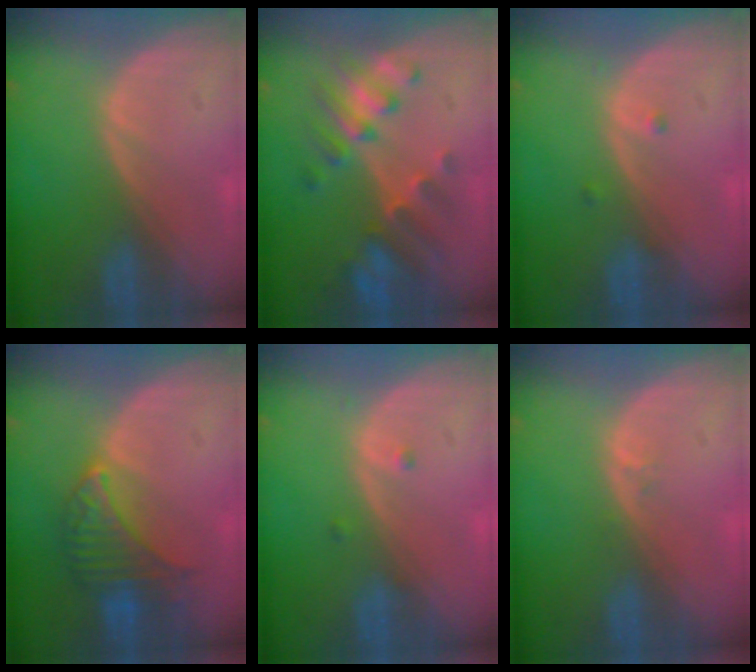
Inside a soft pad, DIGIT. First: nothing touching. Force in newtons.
{"total": 7.4, "press": 7.2, "slide": 1.9}
{"total": 0.8, "press": 0.8, "slide": 0.2}
{"total": 6.5, "press": 6.4, "slide": 0.6}
{"total": 0.8, "press": 0.8, "slide": 0.2}
{"total": 0.6, "press": 0.5, "slide": 0.4}